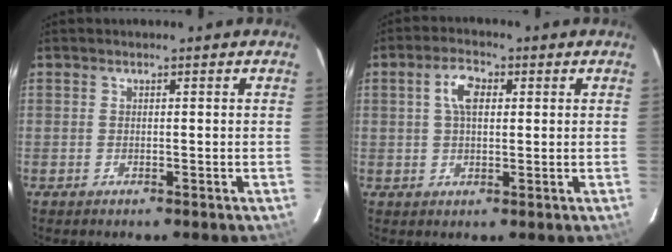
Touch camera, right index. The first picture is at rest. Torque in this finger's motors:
{"motor_torque": [0.57, -0.19, 0.33, 0.09]}